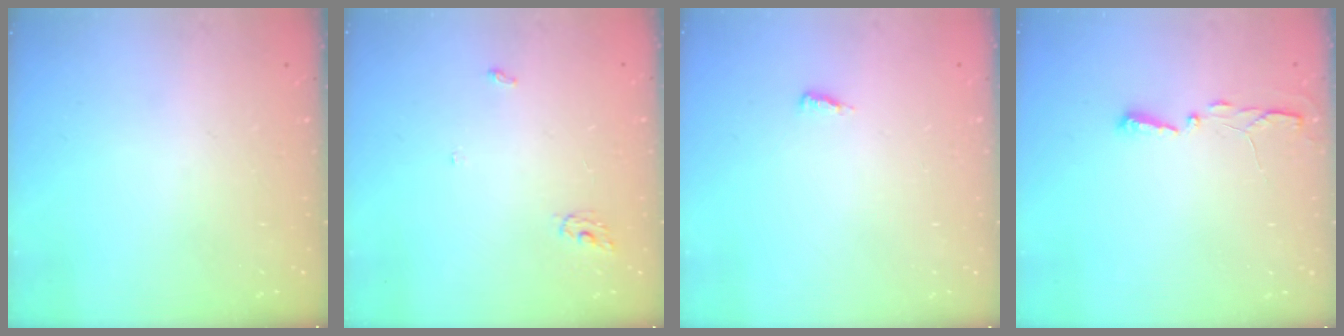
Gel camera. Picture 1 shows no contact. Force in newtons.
{"total": 3.4, "press": 3.3, "slide": 0.3}
{"total": 3.7, "press": 3.7, "slide": 0.5}
{"total": 3.5, "press": 3.5, "slide": 0.5}